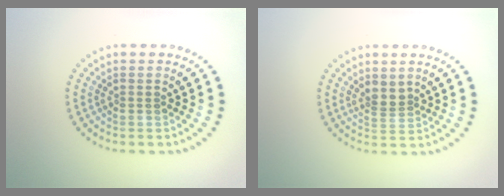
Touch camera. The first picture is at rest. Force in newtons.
{"total": 1.8, "press": 1.2, "slide": 1.3}